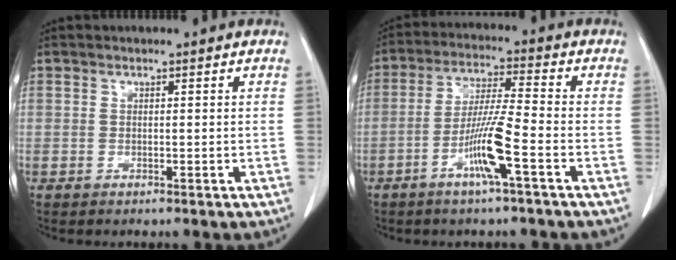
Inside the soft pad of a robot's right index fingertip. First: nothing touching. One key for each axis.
{"total": 9.6, "fx": -4.0, "fy": -0.4, "fz": 8.7, "tx": -0.172, "ty": -0.006, "tz": -0.080}